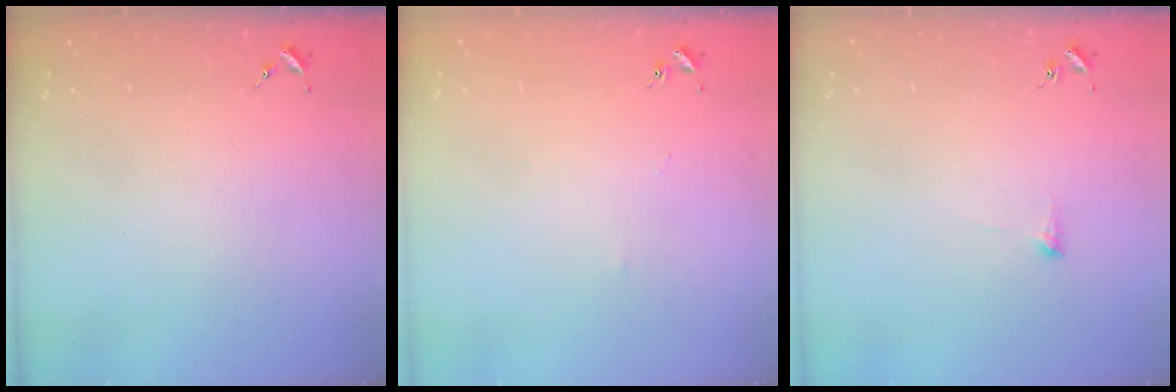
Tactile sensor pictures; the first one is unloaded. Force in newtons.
{"total": 2.5, "press": 2.5, "slide": 0.4}
{"total": 6.1, "press": 6.1, "slide": 0.9}